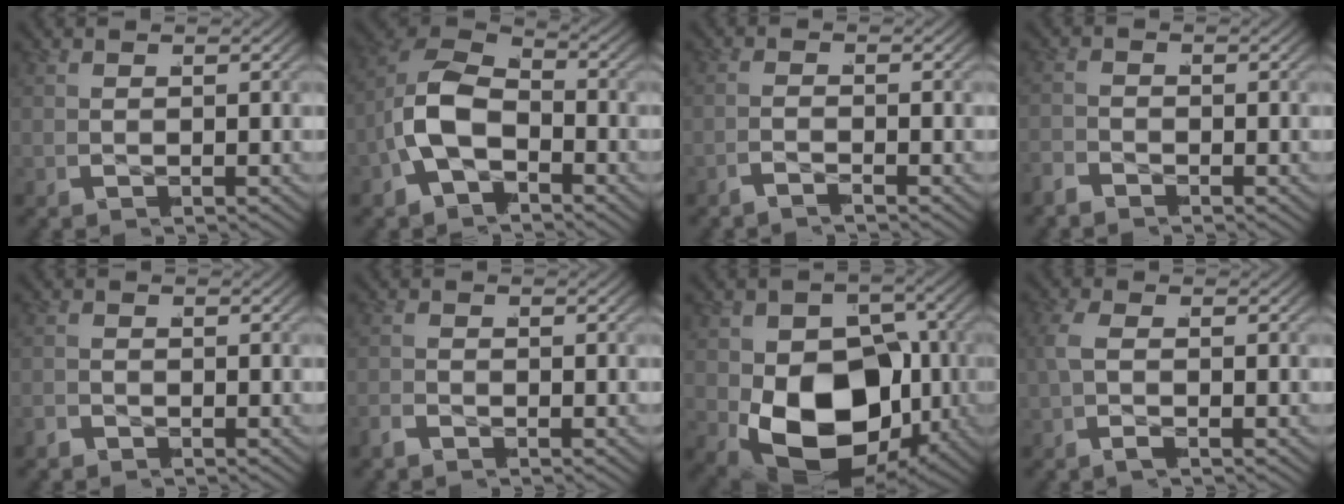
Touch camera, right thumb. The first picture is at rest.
{"total": 10.2, "force": [-1.0, 8.0, 6.1], "torque": [-0.171, -0.025, -0.014]}
{"total": 1.6, "force": [-1.3, -0.8, -0.3], "torque": [0.009, 0.008, -0.038]}
{"total": 1.4, "force": [-1.3, -0.2, -0.6], "torque": [0.015, 0.004, -0.034]}
{"total": 1.1, "force": [-1.0, 0.1, -0.6], "torque": [0.010, -0.001, -0.021]}
{"total": 1.1, "force": [-1.0, 0.0, -0.4], "torque": [0.007, 0.003, -0.027]}
{"total": 16.6, "force": [-2.9, 11.0, 12.0], "torque": [-0.247, -0.072, -0.015]}
{"total": 1.7, "force": [-0.2, 0.9, 1.4], "torque": [-0.045, 0.002, -0.009]}